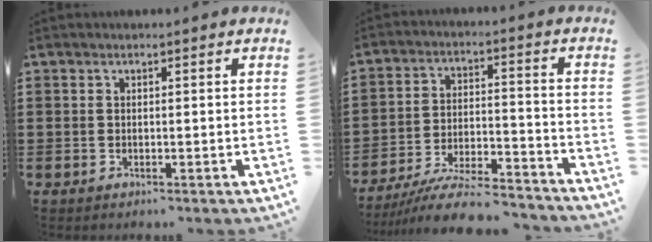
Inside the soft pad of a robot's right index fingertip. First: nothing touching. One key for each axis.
{"total": 9.2, "fx": -8.4, "fy": 1.1, "fz": 3.6, "tx": -0.061, "ty": 0.018, "tz": -0.161}